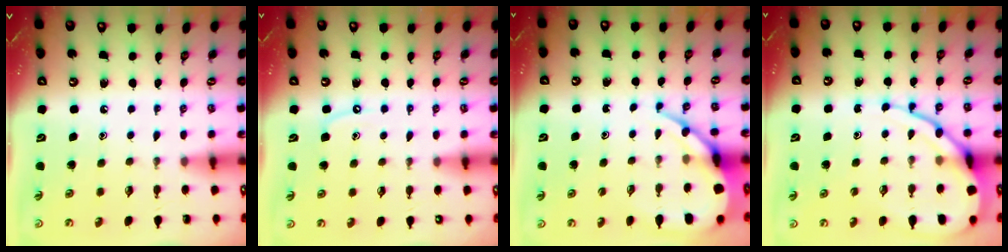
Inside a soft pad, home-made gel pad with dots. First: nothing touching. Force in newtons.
{"total": 4.1, "press": 4.0, "slide": 0.6}
{"total": 10.6, "press": 10.5, "slide": 1.1}
{"total": 13.6, "press": 13.5, "slide": 1.5}